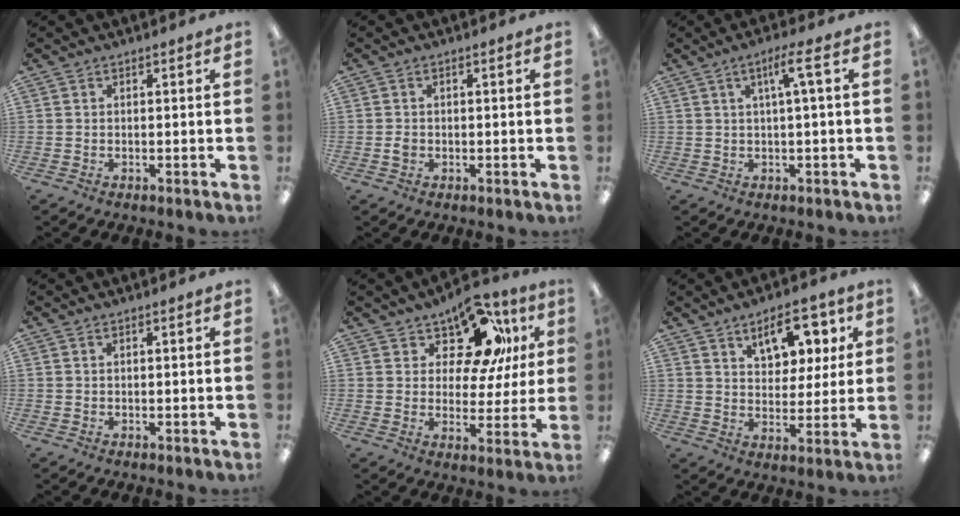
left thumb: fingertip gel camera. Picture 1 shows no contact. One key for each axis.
{"total": 1.5, "fx": -0.2, "fy": 1.1, "fz": 1.0, "tx": -0.019, "ty": 0.003, "tz": -0.004}
{"total": 5.9, "fx": 2.0, "fy": 0.7, "fz": 5.5, "tx": -0.104, "ty": 0.000, "tz": 0.028}
{"total": 0.6, "fx": 0.2, "fy": 0.2, "fz": 0.5, "tx": -0.010, "ty": 0.003, "tz": 0.003}
{"total": 14.1, "fx": 8.9, "fy": 8.0, "fz": 7.4, "tx": -0.119, "ty": -0.050, "tz": 0.160}
{"total": 11.0, "fx": 6.5, "fy": 6.1, "fz": 6.3, "tx": -0.072, "ty": -0.024, "tz": 0.110}